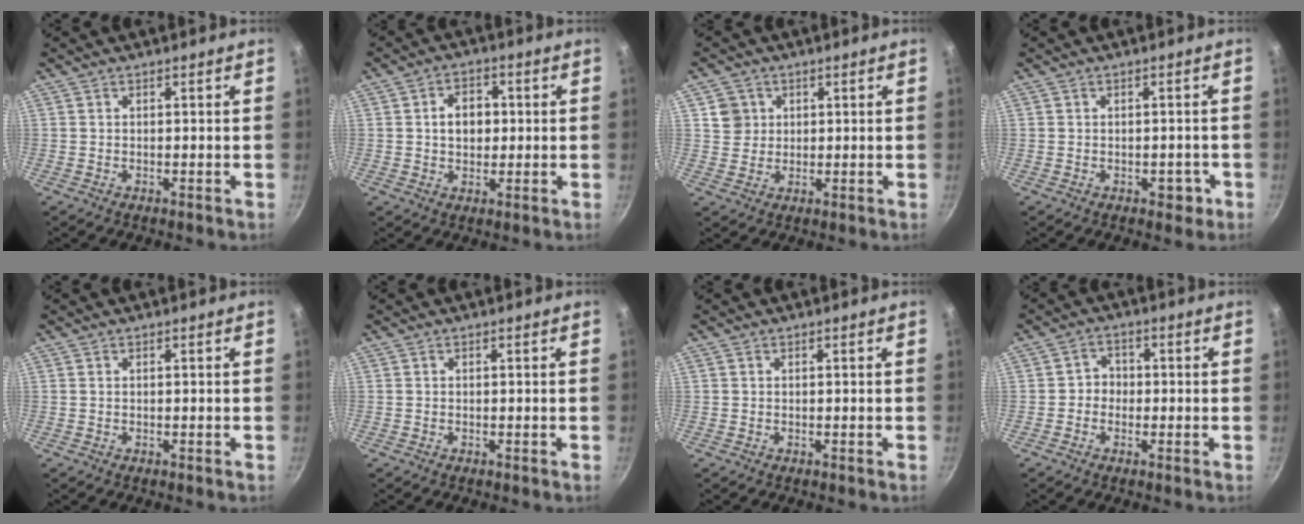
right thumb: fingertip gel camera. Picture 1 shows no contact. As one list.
[{"total": 6.3, "force": [0.6, 4.8, 4.0], "torque": [-0.038, 0.010, 0.005]}, {"total": 4.5, "force": [1.4, 4.2, 0.8], "torque": [0.016, 0.007, 0.024]}, {"total": 2.8, "force": [-1.1, 2.0, 1.6], "torque": [0.007, 0.015, -0.007]}, {"total": 0.0}, {"total": 0.0}, {"total": 0.0}, {"total": 3.3, "force": [-0.6, 3.0, 1.1], "torque": [0.005, 0.013, -0.017]}]